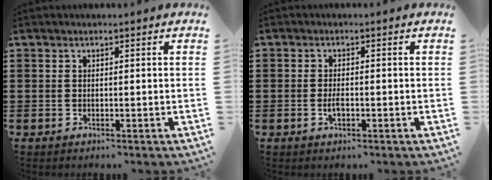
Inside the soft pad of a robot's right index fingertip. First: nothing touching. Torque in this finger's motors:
{"motor_torque": [2.14, 0.00, 0.04, 0.03]}